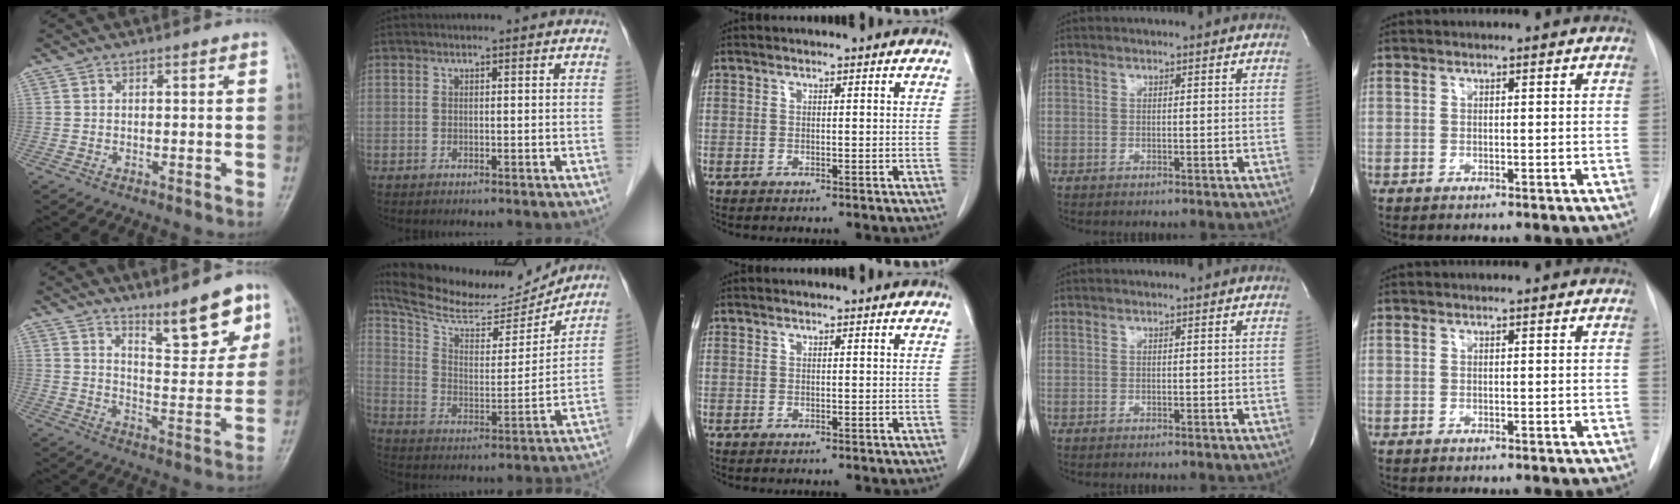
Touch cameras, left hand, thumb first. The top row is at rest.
{"thumb": {"total": 11.4, "force": [7.8, 3.2, 7.7], "torque": [-0.083, -0.059, 0.122]}, "index": {"total": 17.1, "force": [16.3, 2.8, 4.2], "torque": [-0.079, -0.011, 0.260]}}